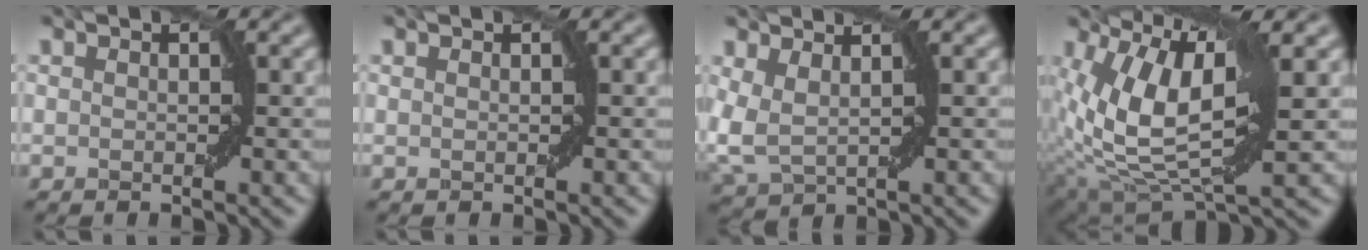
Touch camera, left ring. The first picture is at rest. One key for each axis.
{"total": 0.0}
{"total": 3.8, "fx": 1.5, "fy": 1.8, "fz": 3.0, "tx": -0.080, "ty": 0.001, "tz": 0.036}
{"total": 11.9, "fx": 2.5, "fy": 4.9, "fz": 10.6, "tx": -0.202, "ty": -0.002, "tz": 0.042}